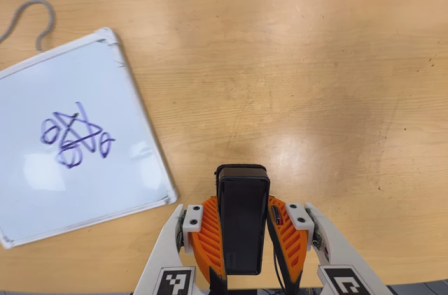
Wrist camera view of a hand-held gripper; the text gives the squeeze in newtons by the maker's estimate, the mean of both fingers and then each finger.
{"total": 4.7, "left": 3.3, "right": 6.1}